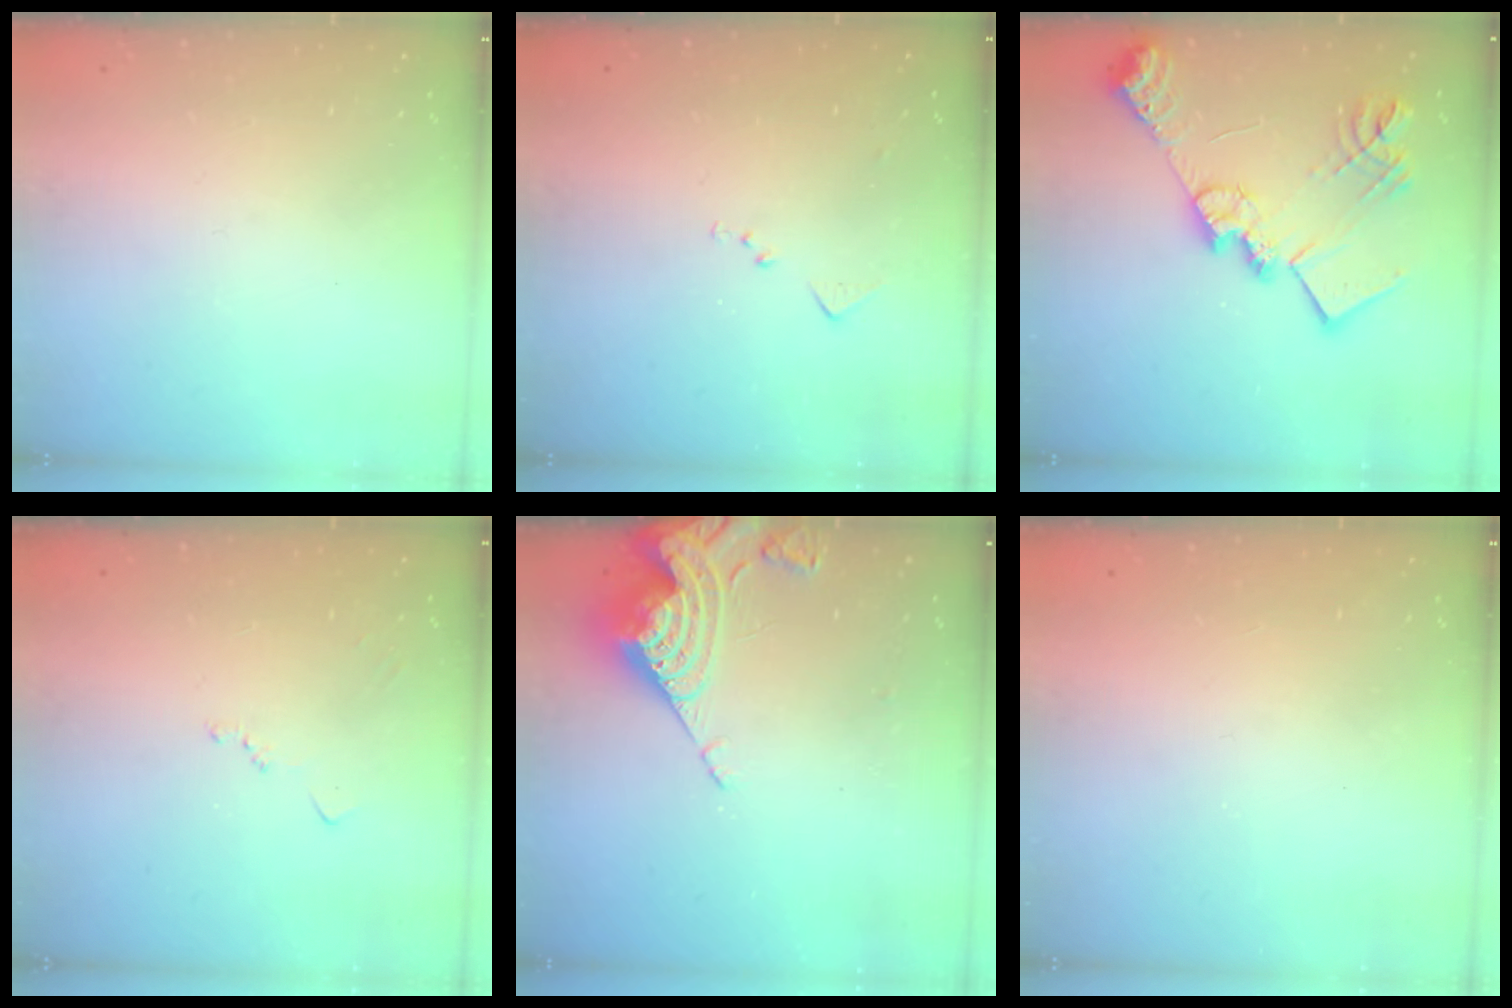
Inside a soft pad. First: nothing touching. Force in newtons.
{"total": 6.3, "press": 6.3, "slide": 0.9}
{"total": 23.0, "press": 22.9, "slide": 2.0}
{"total": 6.6, "press": 6.5, "slide": 0.8}
{"total": 13.3, "press": 13.3, "slide": 1.1}
{"total": 1.0, "press": 0.9, "slide": 0.1}